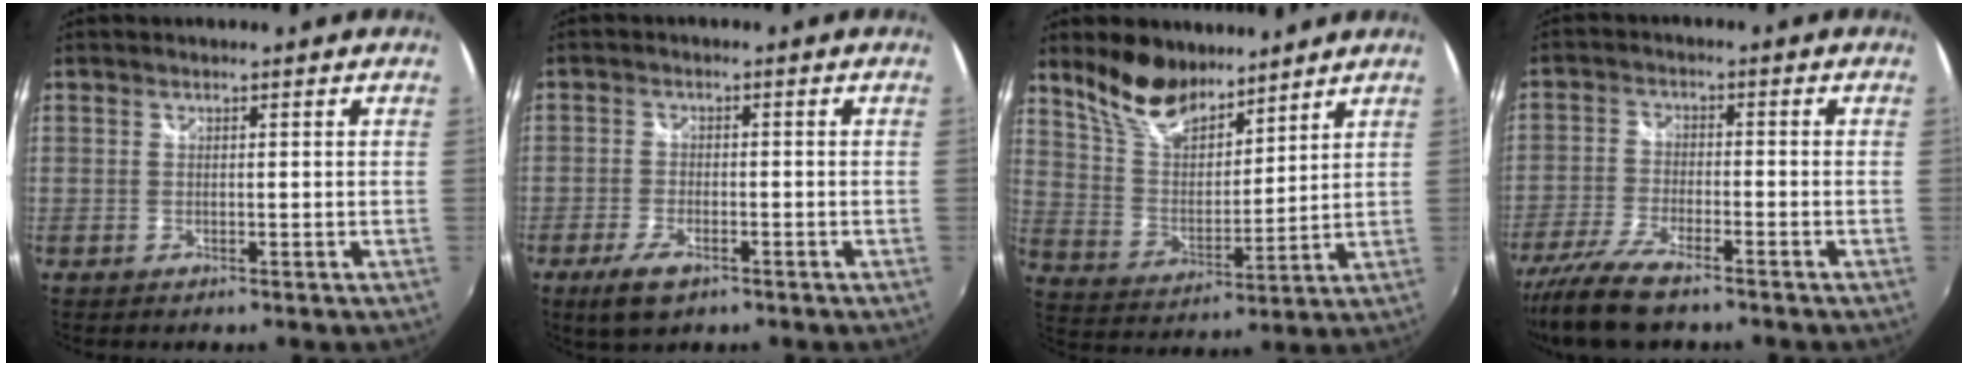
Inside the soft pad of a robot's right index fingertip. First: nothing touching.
{"total": 5.7, "force": [-3.5, 2.5, 3.7], "torque": [-0.095, -0.012, -0.063]}
{"total": 12.4, "force": [9.9, 5.2, 5.5], "torque": [-0.114, 0.012, 0.192]}
{"total": 9.7, "force": [-7.7, 2.2, 5.4], "torque": [-0.131, -0.027, -0.151]}